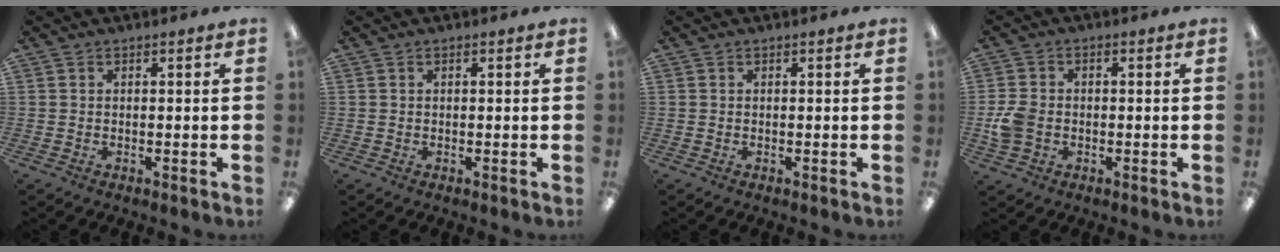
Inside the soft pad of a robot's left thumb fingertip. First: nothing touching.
{"total": 0.0}
{"total": 0.0}
{"total": 5.9, "force": [-1.1, 4.7, 3.4], "torque": [-0.062, 0.007, -0.019]}